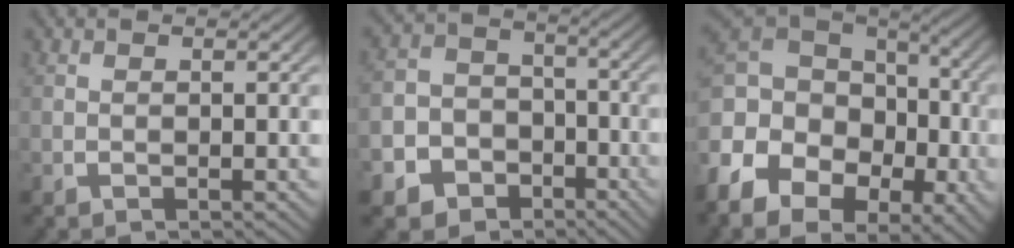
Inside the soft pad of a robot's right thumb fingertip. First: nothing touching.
{"total": 12.6, "force": [-6.2, 10.5, 3.2], "torque": [-0.047, -0.039, -0.108]}
{"total": 12.4, "force": [-0.5, 9.3, 8.2], "torque": [-0.170, -0.019, 0.005]}